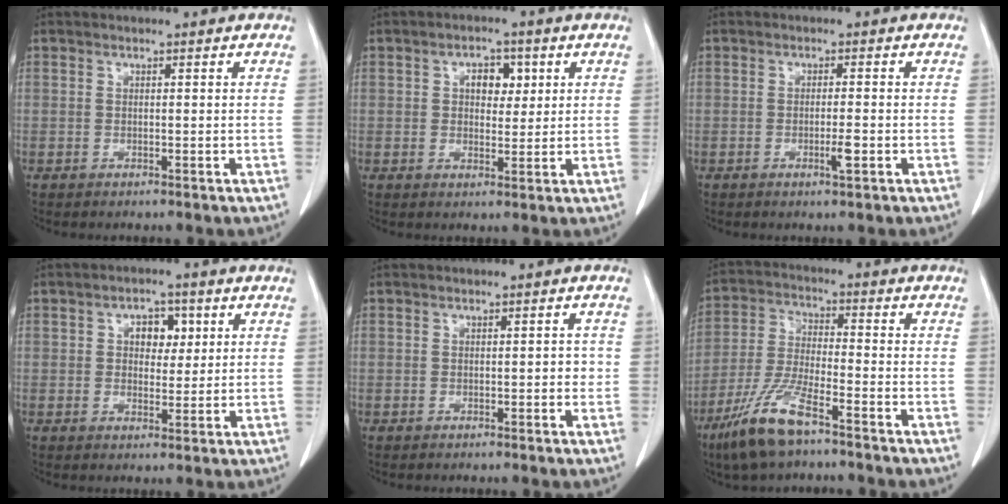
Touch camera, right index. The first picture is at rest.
{"total": 4.3, "force": [1.4, 2.6, 3.1], "torque": [-0.046, 0.010, 0.022]}
{"total": 2.3, "force": [-0.8, 0.0, 2.1], "torque": [-0.039, -0.004, -0.013]}
{"total": 4.5, "force": [1.4, 2.9, 3.2], "torque": [-0.044, 0.011, 0.022]}
{"total": 1.5, "force": [-0.2, 0.8, 1.2], "torque": [-0.012, 0.004, -0.002]}
{"total": 10.4, "force": [-6.9, 1.7, 7.6], "torque": [-0.165, -0.023, -0.135]}